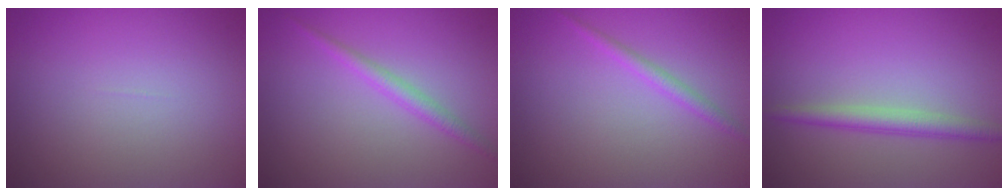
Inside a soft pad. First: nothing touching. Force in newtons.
{"total": 1.7, "press": 1.7, "slide": 0.1}
{"total": 1.4, "press": 1.4, "slide": 0.1}
{"total": 2.4, "press": 2.4, "slide": 0.0}